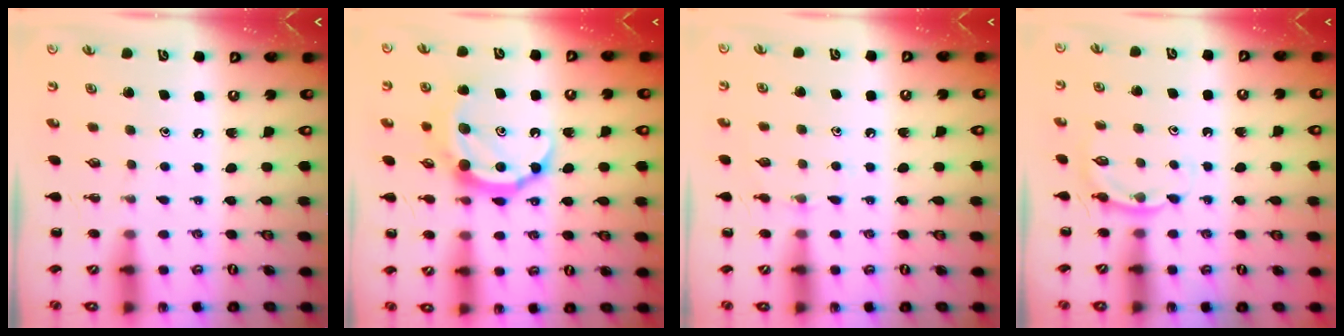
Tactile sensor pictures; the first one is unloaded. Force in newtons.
{"total": 12.8, "press": 12.7, "slide": 0.8}
{"total": 4.8, "press": 4.5, "slide": 1.5}
{"total": 4.7, "press": 4.5, "slide": 1.5}